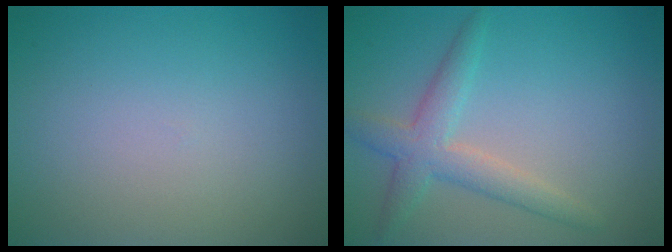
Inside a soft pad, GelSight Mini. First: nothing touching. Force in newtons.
{"total": 3.4, "press": 3.4, "slide": 0.1}